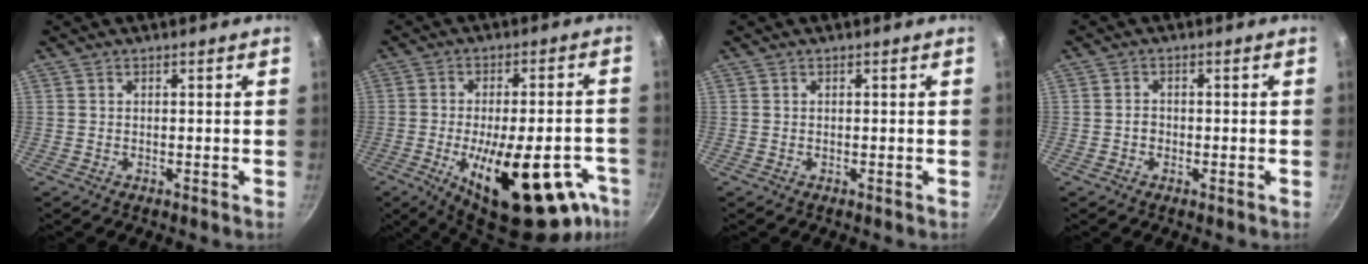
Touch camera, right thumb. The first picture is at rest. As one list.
[{"total": 25.6, "force": [-10.8, 10.4, 20.8], "torque": [-0.251, 0.017, -0.145]}, {"total": 0.0}, {"total": 1.6, "force": [-0.5, 1.3, 0.8], "torque": [-0.009, 0.010, -0.009]}]